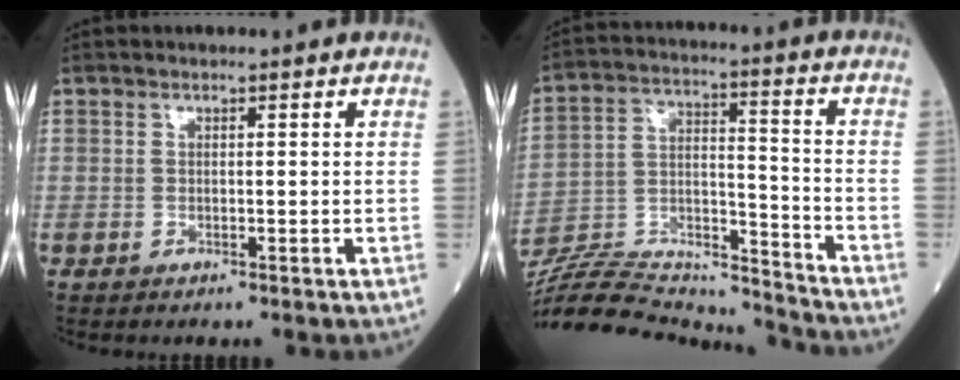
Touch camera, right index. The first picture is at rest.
{"total": 20.5, "force": [-19.9, 2.1, 4.5], "torque": [-0.106, 0.022, -0.321]}